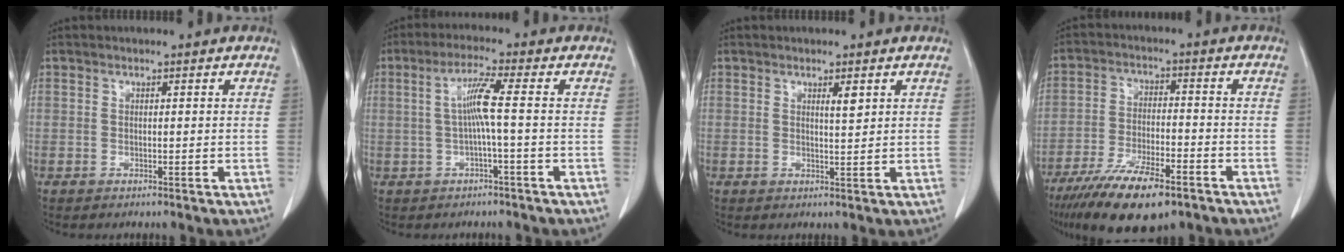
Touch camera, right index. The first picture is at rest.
{"total": 5.0, "force": [-0.1, -0.8, 4.9], "torque": [-0.097, 0.012, 0.002]}
{"total": 1.8, "force": [1.0, 0.2, 1.5], "torque": [-0.025, -0.003, 0.019]}
{"total": 13.5, "force": [-9.2, 3.5, 9.2], "torque": [-0.170, -0.025, -0.158]}